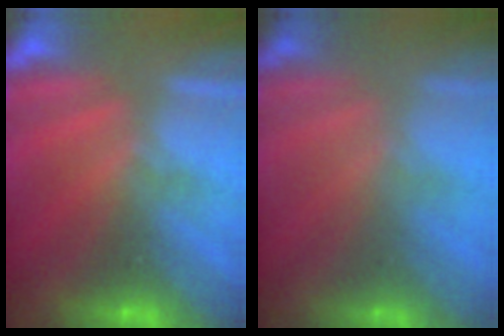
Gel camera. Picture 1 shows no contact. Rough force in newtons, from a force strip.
{"total": 1.5}